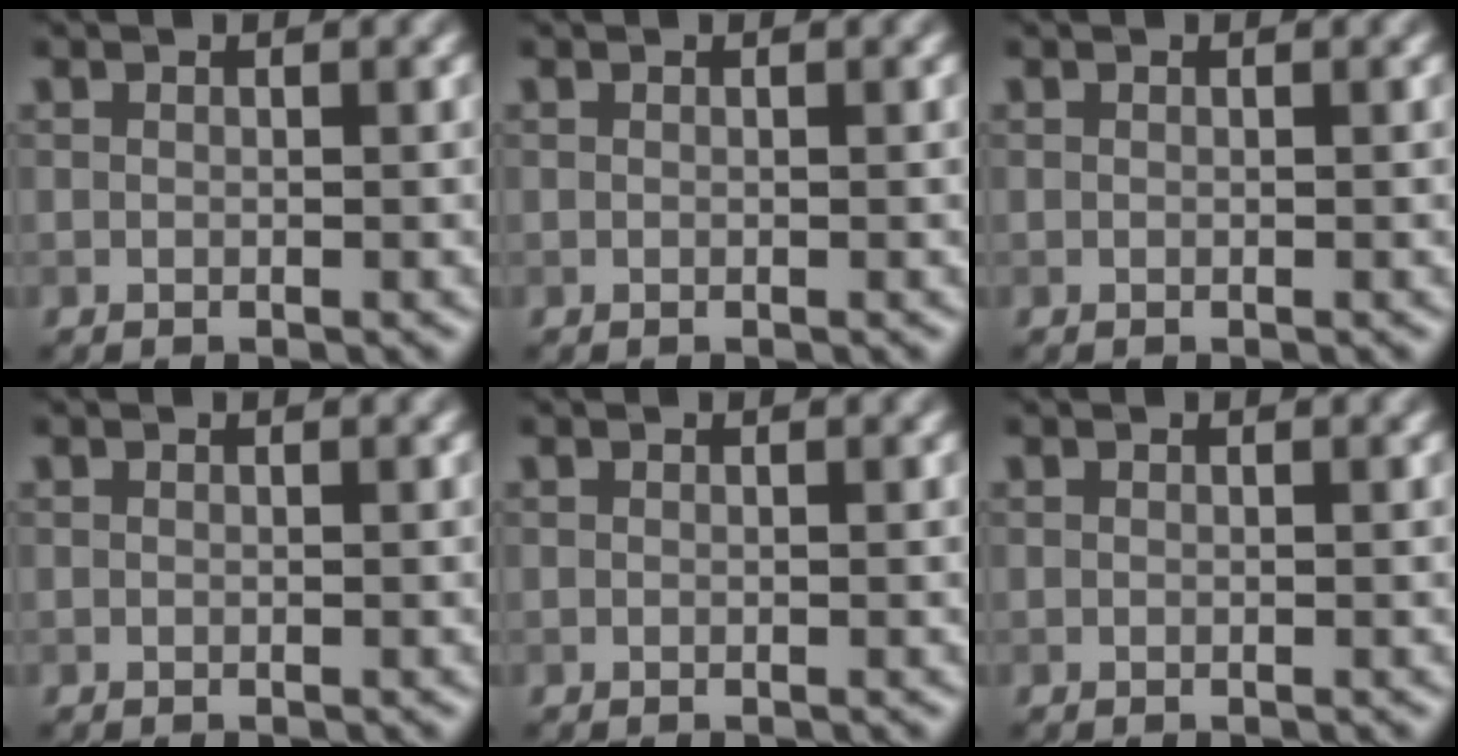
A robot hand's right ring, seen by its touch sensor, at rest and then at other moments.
{"total": 0.0}
{"total": 0.0}
{"total": 0.0}
{"total": 0.0}
{"total": 0.0}